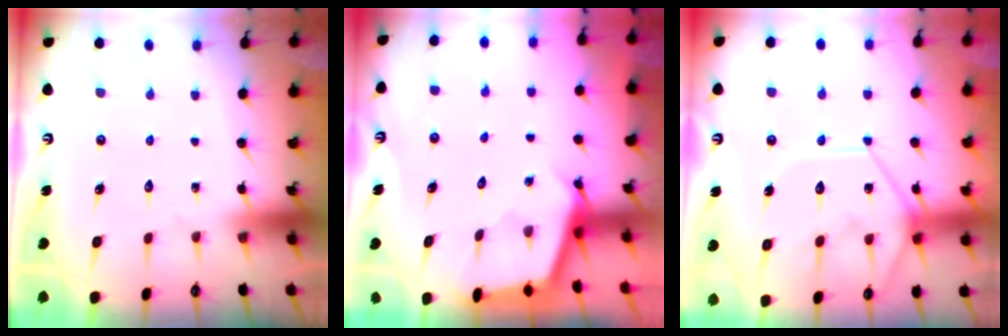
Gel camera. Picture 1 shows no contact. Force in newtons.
{"total": 2.7, "press": 2.7, "slide": 0.2}
{"total": 13.2, "press": 13.1, "slide": 1.4}